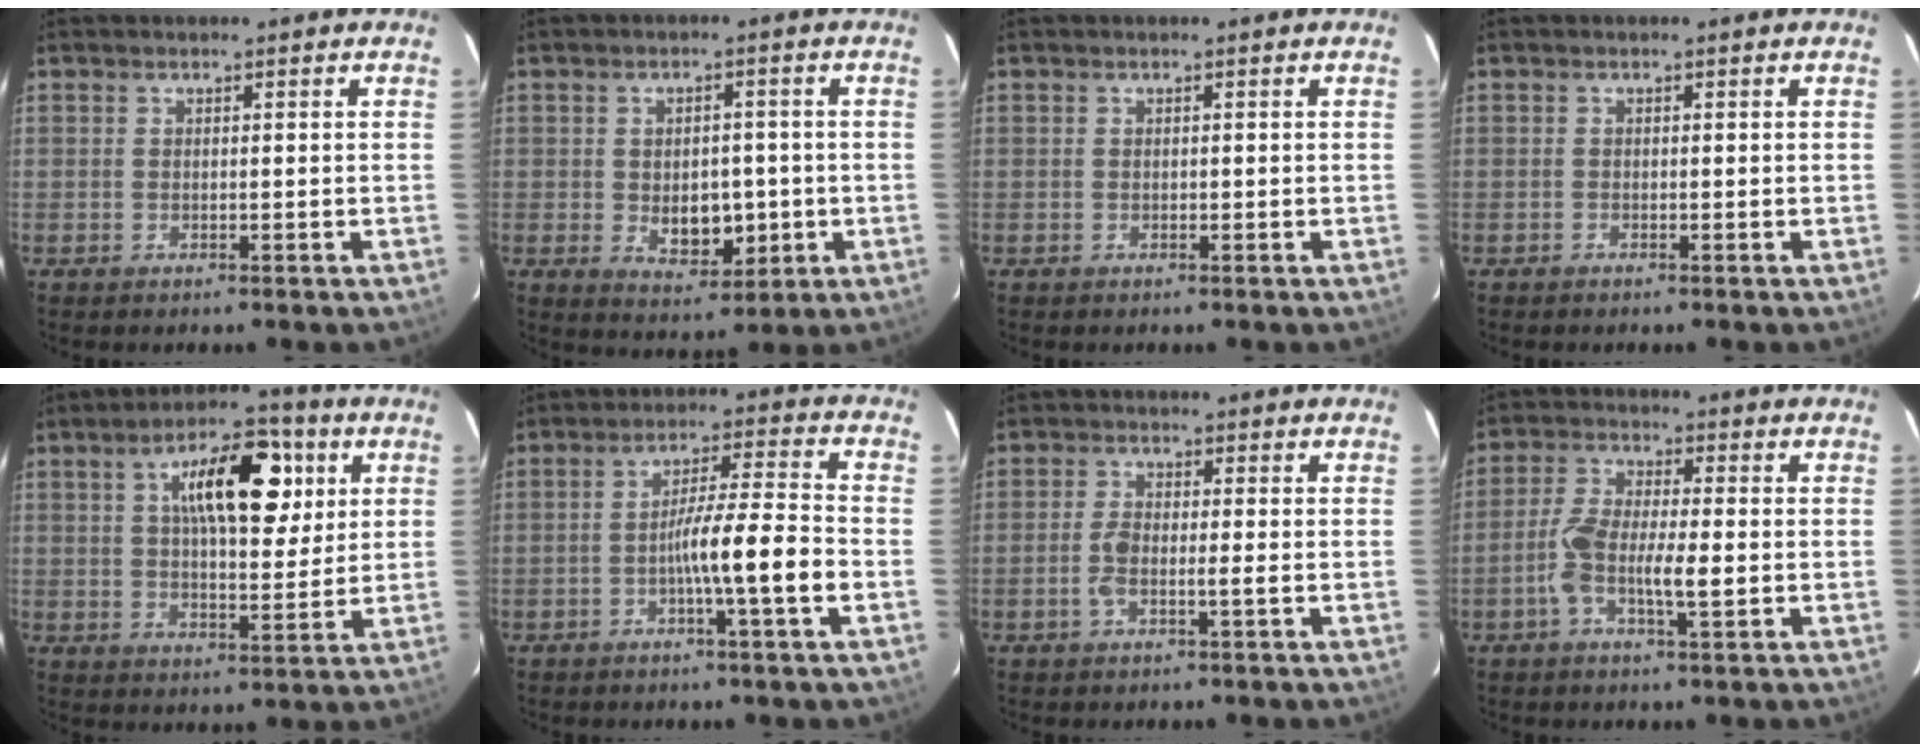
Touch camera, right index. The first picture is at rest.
{"total": 6.9, "force": [-0.9, 4.1, 5.4], "torque": [-0.077, -0.001, -0.003]}
{"total": 0.0}
{"total": 0.0}
{"total": 13.4, "force": [4.6, 4.7, 11.7], "torque": [-0.189, 0.025, 0.072]}
{"total": 9.3, "force": [-2.6, -0.6, 8.9], "torque": [-0.149, 0.007, -0.046]}
{"total": 3.4, "force": [-0.8, 0.6, 3.2], "torque": [-0.072, 0.007, -0.015]}
{"total": 7.7, "force": [-1.6, 1.6, 7.3], "torque": [-0.145, 0.011, -0.036]}